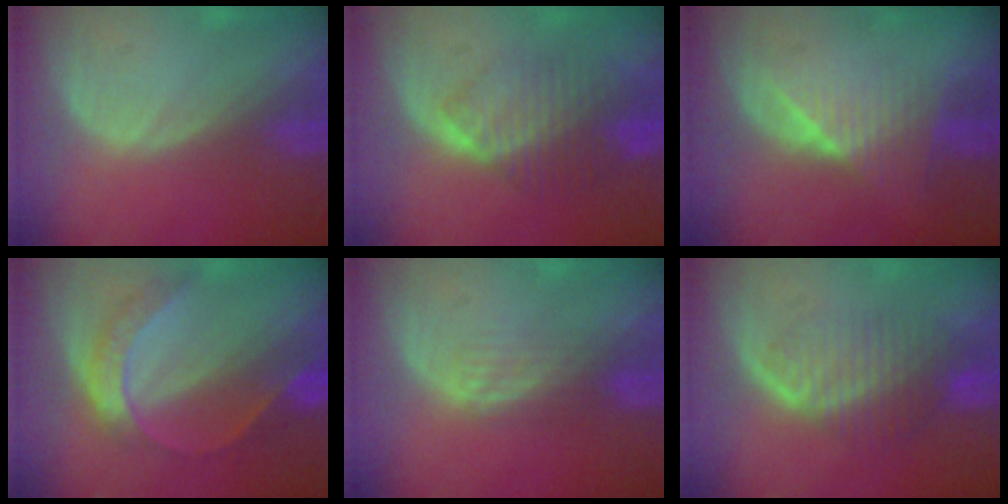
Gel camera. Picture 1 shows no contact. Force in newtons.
{"total": 7.2, "press": 7.1, "slide": 1.0}
{"total": 6.3, "press": 5.9, "slide": 2.3}
{"total": 7.6, "press": 6.4, "slide": 4.2}
{"total": 2.6, "press": 2.6, "slide": 0.4}
{"total": 6.6, "press": 6.4, "slide": 1.8}